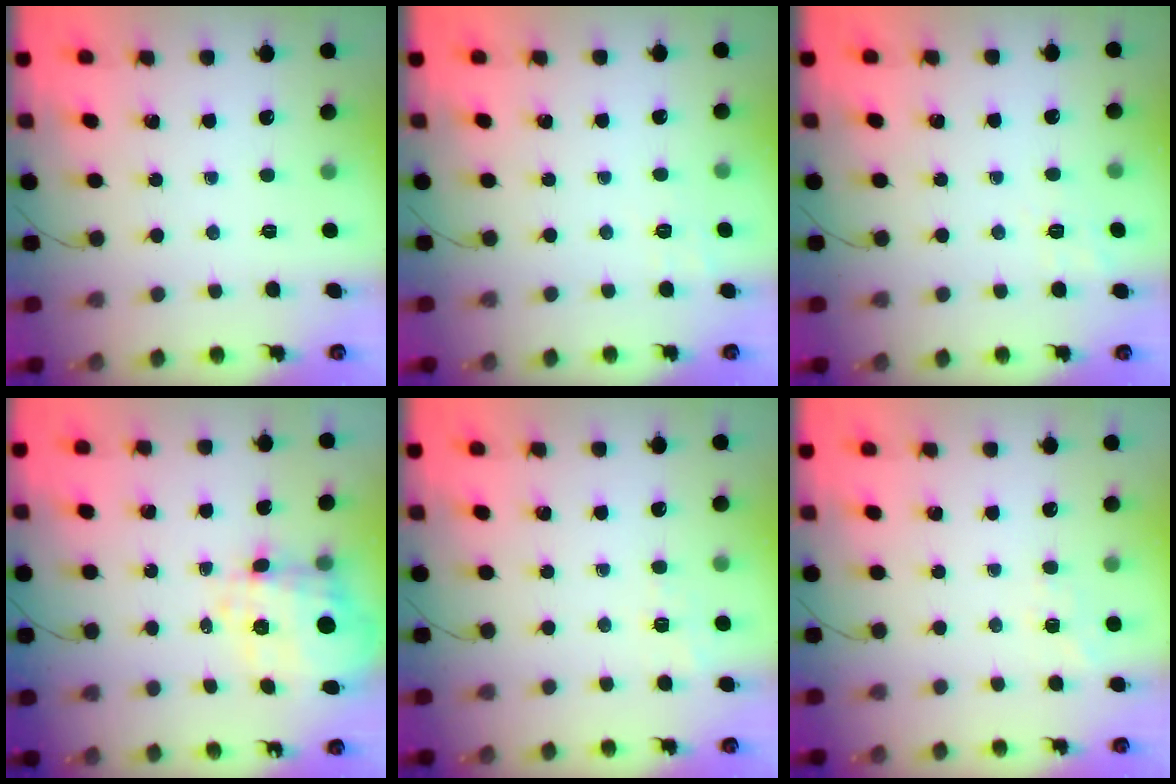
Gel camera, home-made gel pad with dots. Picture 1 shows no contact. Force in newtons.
{"total": 1.8, "press": 0.5, "slide": 1.7}
{"total": 2.1, "press": 0.6, "slide": 2.0}
{"total": 6.4, "press": 5.6, "slide": 3.1}
{"total": 1.4, "press": 0.6, "slide": 1.3}
{"total": 2.3, "press": 1.6, "slide": 1.7}